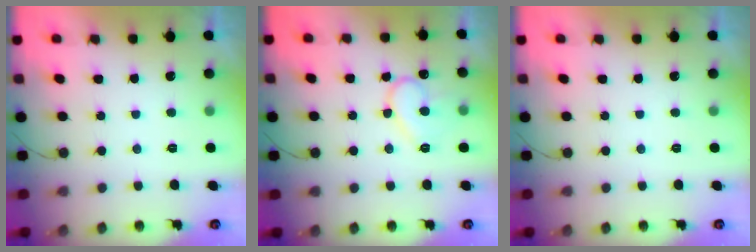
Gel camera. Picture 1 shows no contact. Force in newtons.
{"total": 10.7, "press": 10.6, "slide": 1.0}
{"total": 0.0}